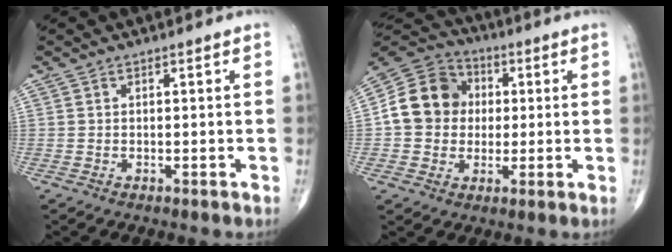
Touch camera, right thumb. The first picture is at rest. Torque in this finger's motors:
{"motor_torque": [1.08, 1.91, 0.61, -0.30, 0.08]}